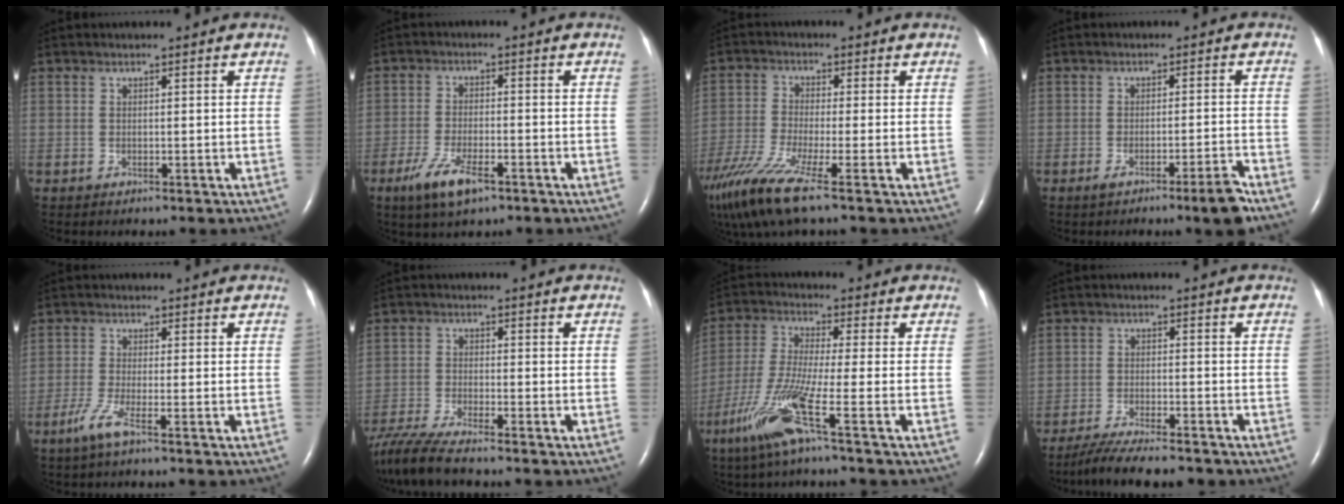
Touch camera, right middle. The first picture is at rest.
{"total": 6.8, "force": [-4.0, 1.9, 5.1], "torque": [-0.111, -0.013, -0.068]}
{"total": 11.8, "force": [-8.0, 0.2, 8.7], "torque": [-0.176, -0.034, -0.151]}
{"total": 4.7, "force": [-3.3, -0.5, 3.3], "torque": [-0.049, -0.006, -0.056]}
{"total": 3.3, "force": [-2.0, -0.2, 2.6], "torque": [-0.061, -0.010, -0.048]}
{"total": 8.5, "force": [-7.4, -0.2, 4.2], "torque": [-0.082, -0.028, -0.135]}
{"total": 10.3, "force": [-5.2, -1.0, 8.8], "torque": [-0.188, -0.026, -0.112]}
{"total": 10.6, "force": [-9.2, 1.9, 4.9], "torque": [-0.077, -0.015, -0.142]}